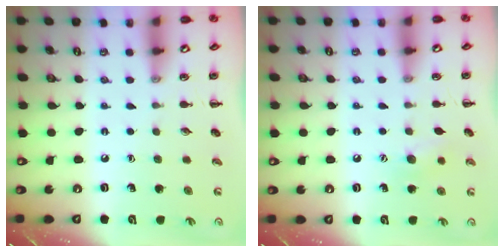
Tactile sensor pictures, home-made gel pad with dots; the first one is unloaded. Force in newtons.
{"total": 6.9, "press": 6.7, "slide": 1.5}